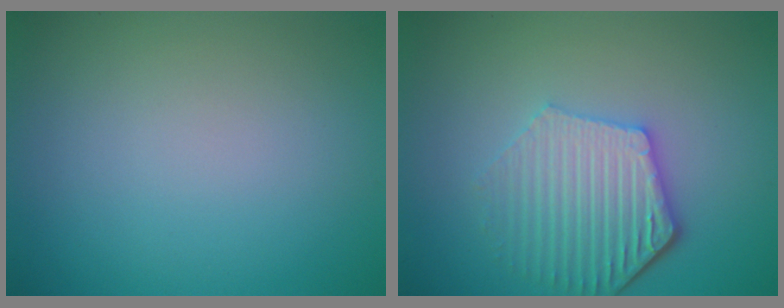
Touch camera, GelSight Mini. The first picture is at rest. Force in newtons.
{"total": 5.3, "press": 4.2, "slide": 3.3}